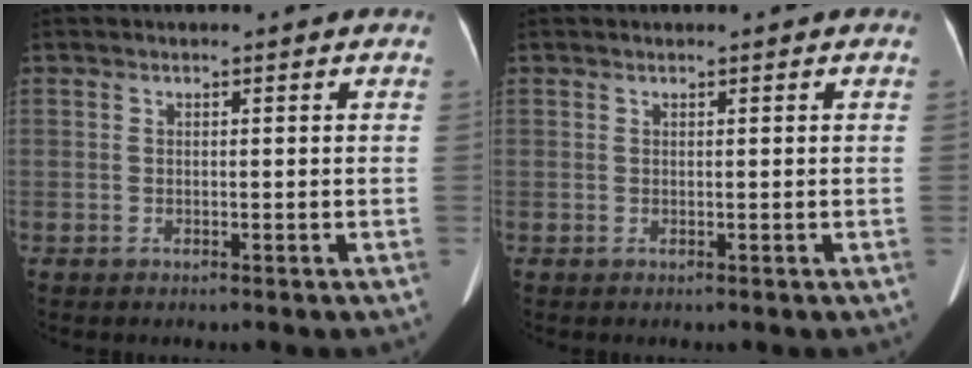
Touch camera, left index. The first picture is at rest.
{"total": 1.4, "force": [-1.3, -0.2, -0.6], "torque": [0.013, -0.004, -0.021]}